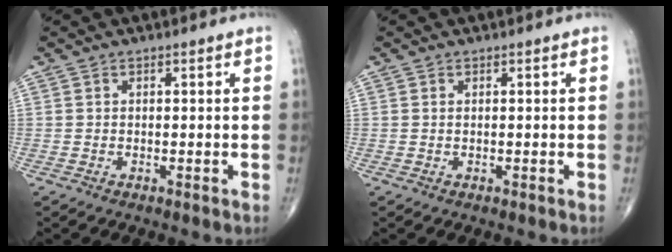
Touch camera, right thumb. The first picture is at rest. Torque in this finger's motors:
{"motor_torque": [-0.07, 0.20, 0.12, 0.07, 0.02]}